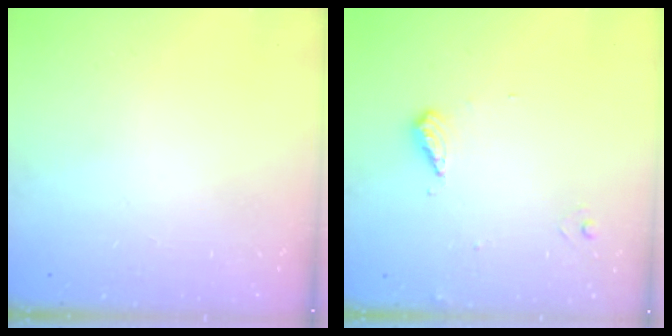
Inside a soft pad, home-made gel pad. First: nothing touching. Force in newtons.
{"total": 5.0, "press": 4.9, "slide": 0.6}